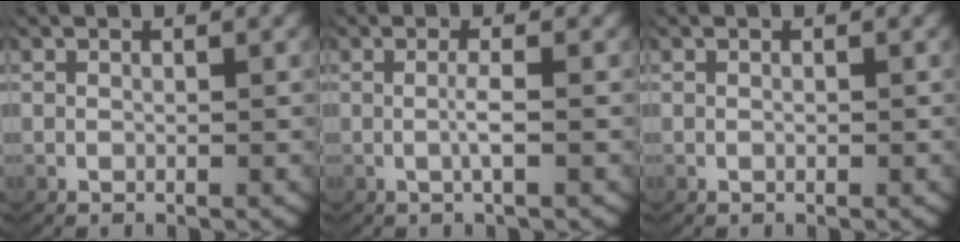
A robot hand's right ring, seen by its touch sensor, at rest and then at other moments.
{"total": 1.6, "force": [-0.3, -0.1, 1.5], "torque": [-0.036, -0.003, -0.006]}
{"total": 0.0}